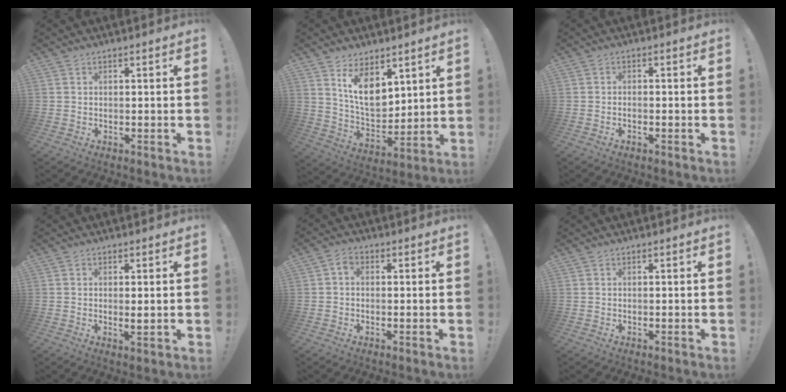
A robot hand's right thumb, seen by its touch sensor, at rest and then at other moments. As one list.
[{"total": 11.6, "force": [6.5, 7.1, 6.4], "torque": [-0.105, -0.041, 0.127]}, {"total": 1.0, "force": [-1.0, 0.2, 0.2], "torque": [-0.011, 0.004, -0.015]}, {"total": 1.7, "force": [0.3, 0.2, 1.7], "torque": [-0.016, -0.010, 0.003]}, {"total": 2.4, "force": [-0.2, 1.7, 1.7], "torque": [-0.029, 0.006, -0.005]}, {"total": 0.0}]